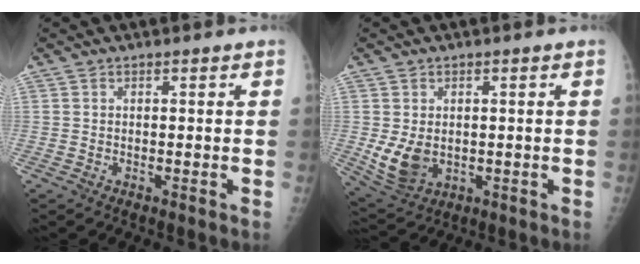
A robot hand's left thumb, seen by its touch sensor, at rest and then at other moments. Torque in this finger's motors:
{"motor_torque": [0.45, 0.57, 0.82, -0.03, 0.30]}